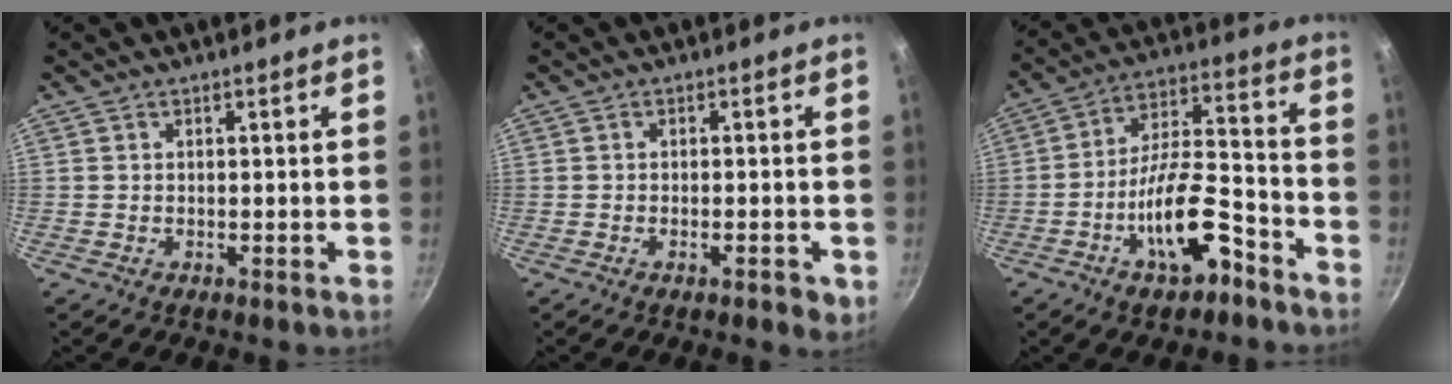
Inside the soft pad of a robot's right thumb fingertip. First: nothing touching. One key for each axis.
{"total": 3.3, "fx": -1.3, "fy": 1.3, "fz": 2.8, "tx": -0.038, "ty": 0.004, "tz": -0.020}
{"total": 14.7, "fx": -7.3, "fy": 6.0, "fz": 11.2, "tx": -0.170, "ty": 0.058, "tz": -0.121}